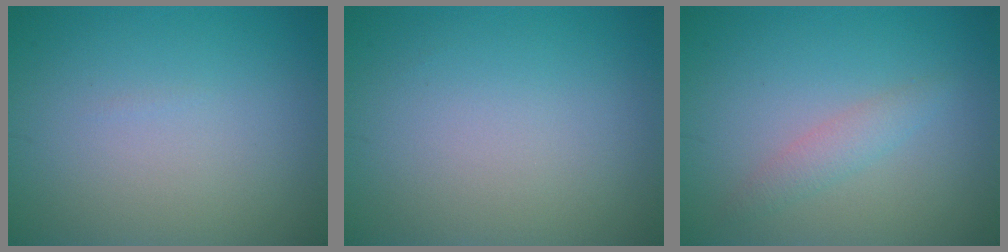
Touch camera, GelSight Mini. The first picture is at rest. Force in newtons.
{"total": 0.0}
{"total": 1.6, "press": 1.6, "slide": 0.1}